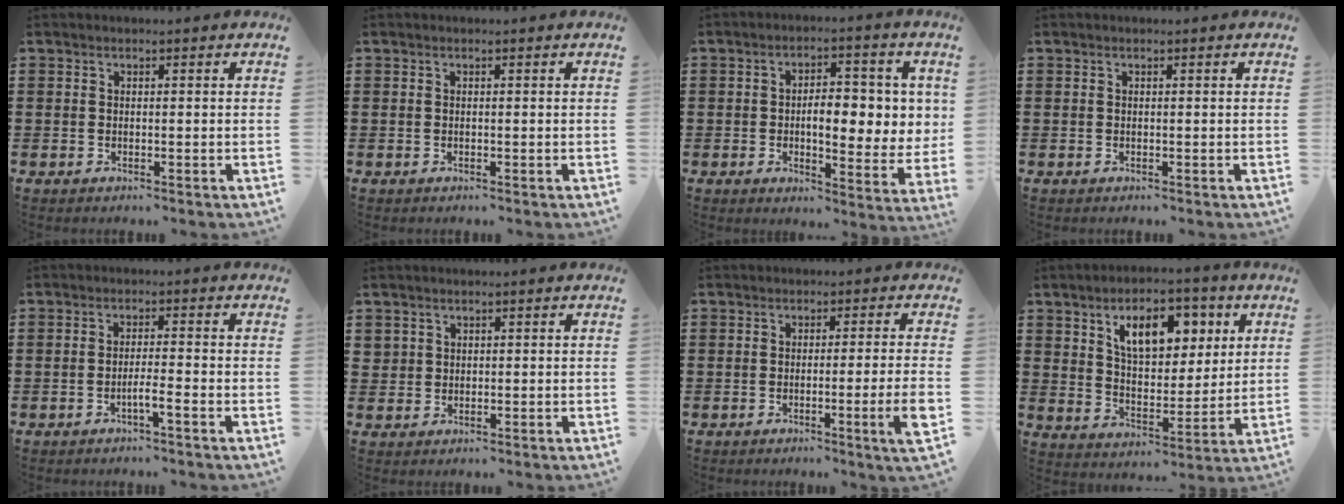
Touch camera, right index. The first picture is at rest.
{"total": 0.0}
{"total": 7.2, "force": [0.4, 3.1, 6.5], "torque": [-0.093, 0.000, -0.005]}
{"total": 0.0}
{"total": 2.4, "force": [-1.4, -0.1, 2.0], "torque": [-0.034, -0.001, -0.028]}
{"total": 1.3, "force": [0.7, 1.1, 0.1], "torque": [-0.004, 0.005, 0.015]}
{"total": 5.0, "force": [-1.5, -0.6, 4.8], "torque": [-0.074, -0.017, -0.023]}
{"total": 9.6, "force": [4.9, 5.1, 6.5], "torque": [-0.117, -0.002, 0.079]}